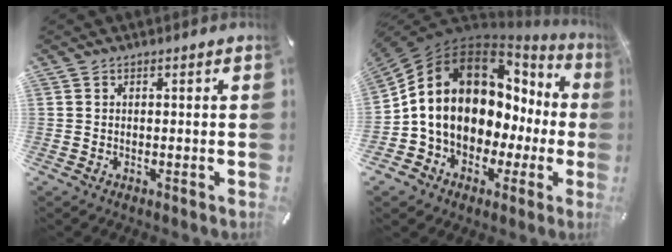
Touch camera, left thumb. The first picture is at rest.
{"total": 14.7, "force": [2.8, 11.6, 8.6], "torque": [-0.168, -0.039, 0.048]}